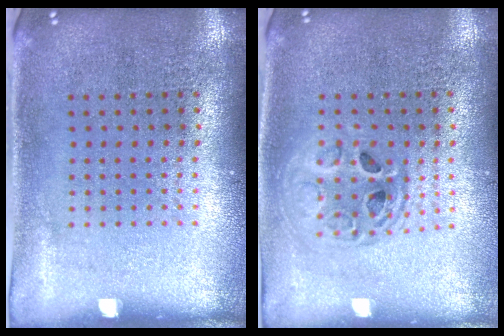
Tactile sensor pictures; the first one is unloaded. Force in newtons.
{"total": 1.4, "press": 1.2, "slide": 0.7}